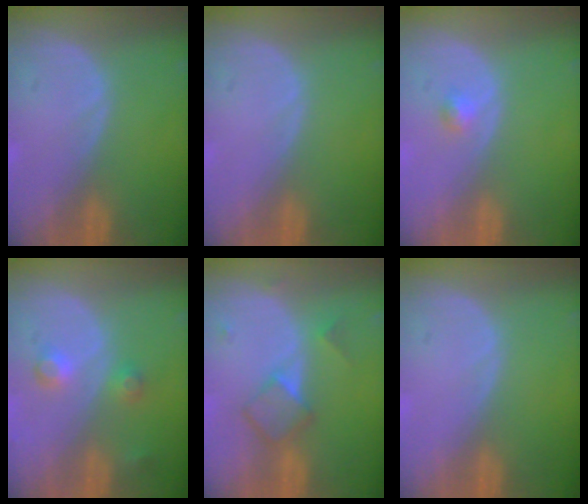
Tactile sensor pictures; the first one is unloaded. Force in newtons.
{"total": 0.0}
{"total": 1.5, "press": 1.3, "slide": 0.8}
{"total": 3.7, "press": 3.7, "slide": 0.4}
{"total": 5.0, "press": 4.9, "slide": 1.0}
{"total": 0.0}